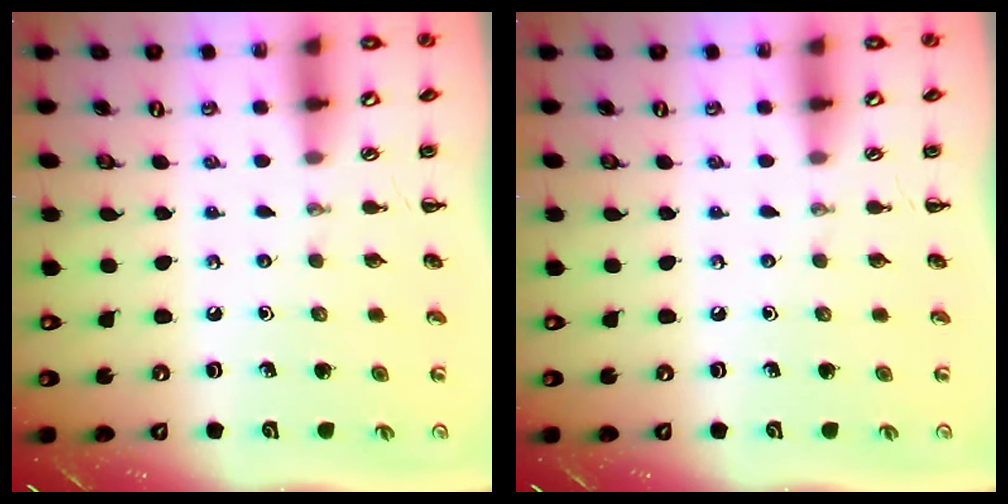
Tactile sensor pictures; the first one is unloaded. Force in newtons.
{"total": 0.0}